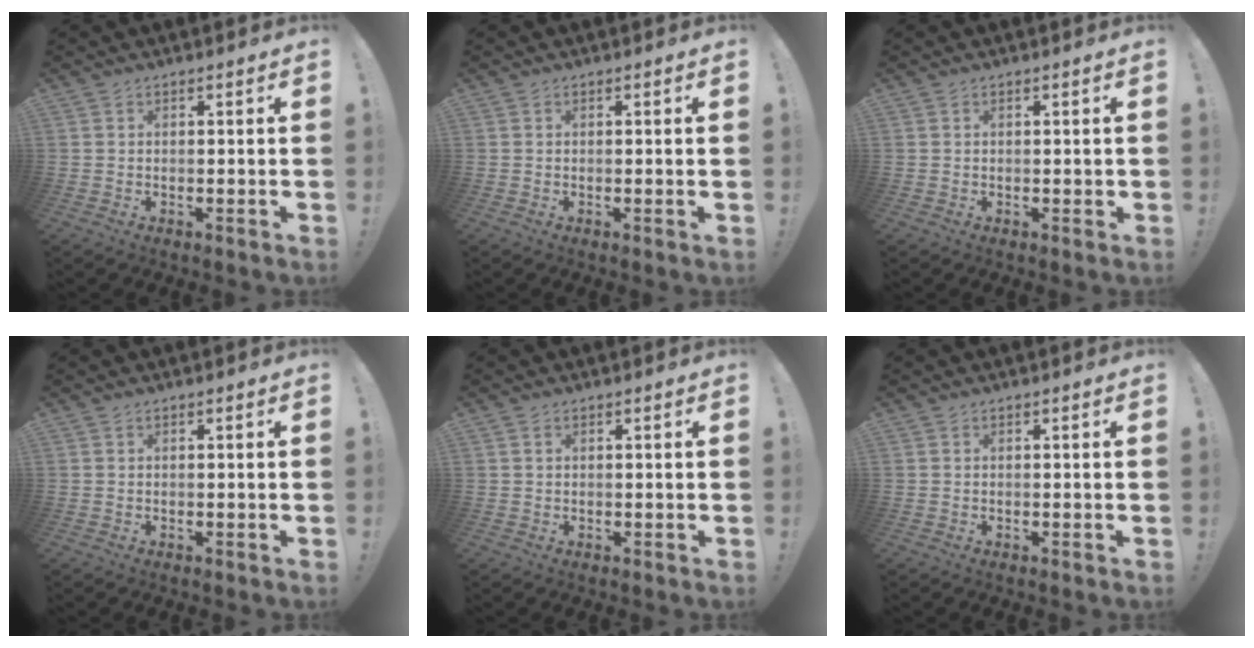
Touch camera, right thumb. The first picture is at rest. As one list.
[{"total": 1.1, "force": [0.0, -0.4, 1.0], "torque": [-0.010, -0.005, -0.003]}, {"total": 0.6, "force": [0.0, 0.5, 0.4], "torque": [0.000, 0.001, -0.001]}, {"total": 0.0}, {"total": 0.6, "force": [0.4, 0.4, 0.3], "torque": [-0.006, 0.001, 0.008]}, {"total": 0.0}]